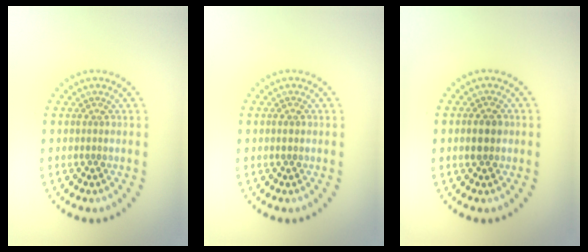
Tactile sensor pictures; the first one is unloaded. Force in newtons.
{"total": 0.9, "press": 0.9, "slide": 0.2}
{"total": 1.9, "press": 1.9, "slide": 0.1}